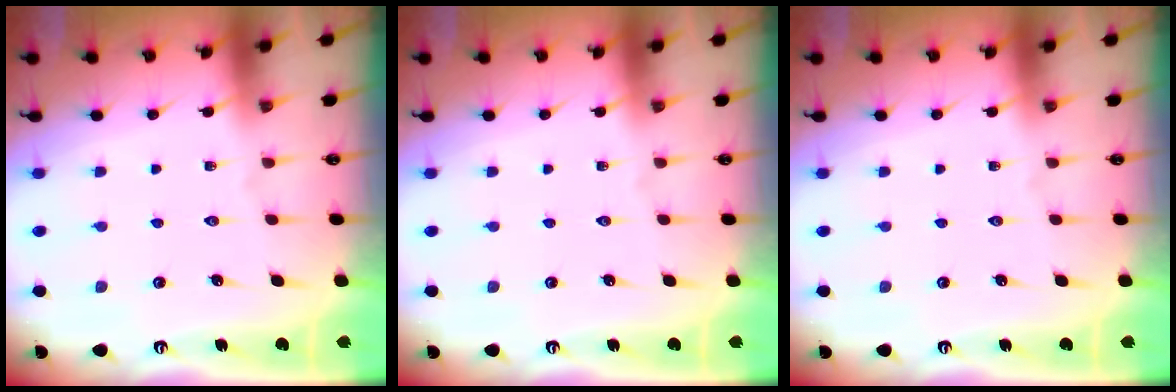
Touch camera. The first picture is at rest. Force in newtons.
{"total": 0.0}
{"total": 0.0}